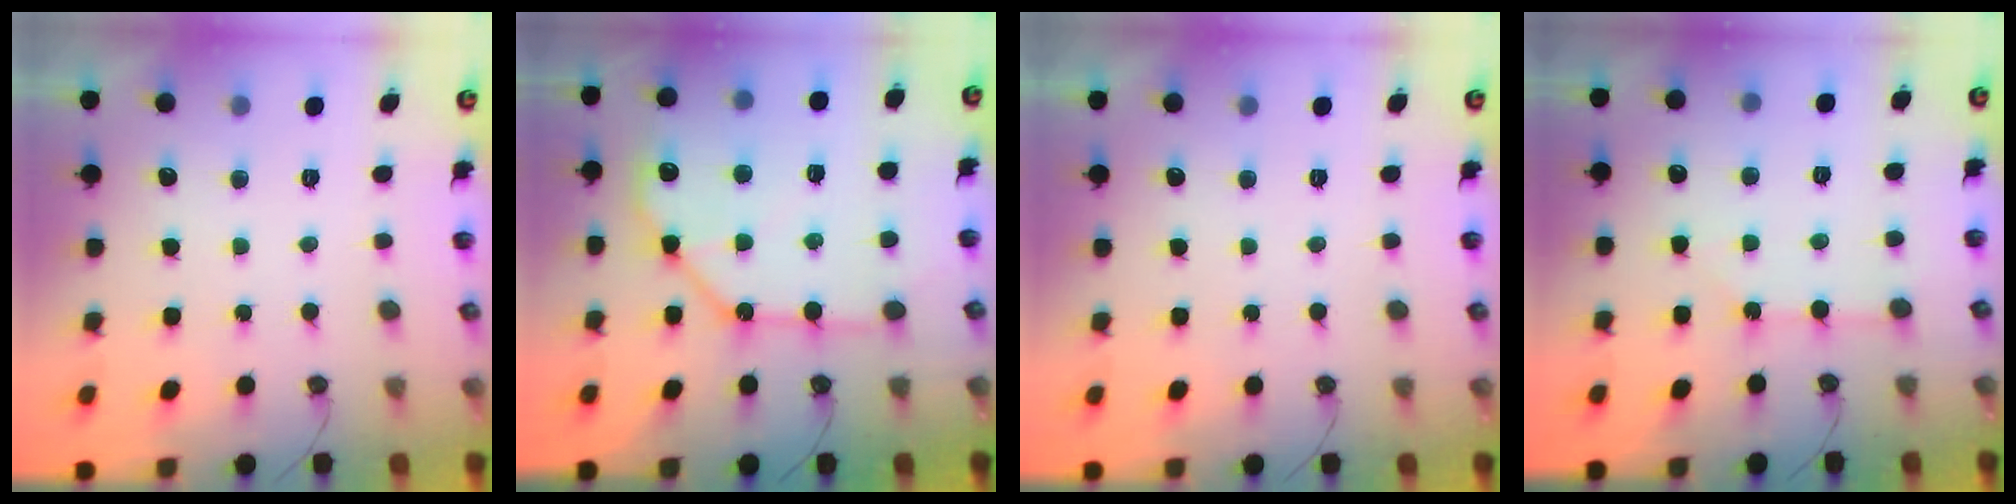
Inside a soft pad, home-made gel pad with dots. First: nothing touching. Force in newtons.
{"total": 15.6, "press": 15.5, "slide": 1.8}
{"total": 0.0}
{"total": 2.1, "press": 2.1, "slide": 0.4}